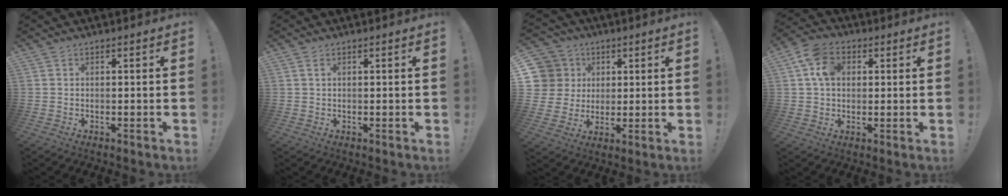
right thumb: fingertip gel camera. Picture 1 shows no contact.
{"total": 1.6, "force": [0.7, 0.7, 1.3], "torque": [-0.026, 0.002, 0.012]}
{"total": 9.6, "force": [2.9, 8.9, 2.4], "torque": [-0.042, -0.009, 0.063]}
{"total": 10.5, "force": [3.3, 7.7, 6.4], "torque": [-0.117, 0.006, 0.064]}